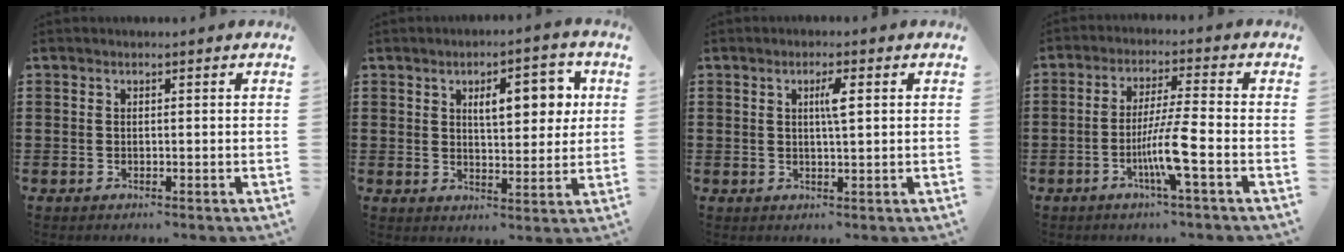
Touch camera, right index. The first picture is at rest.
{"total": 7.7, "force": [2.6, 3.0, 6.7], "torque": [-0.094, -0.006, 0.033]}
{"total": 2.7, "force": [0.7, 0.3, 2.6], "torque": [-0.045, -0.001, 0.007]}
{"total": 7.1, "force": [-2.8, -0.2, 6.6], "torque": [-0.129, -0.014, -0.055]}